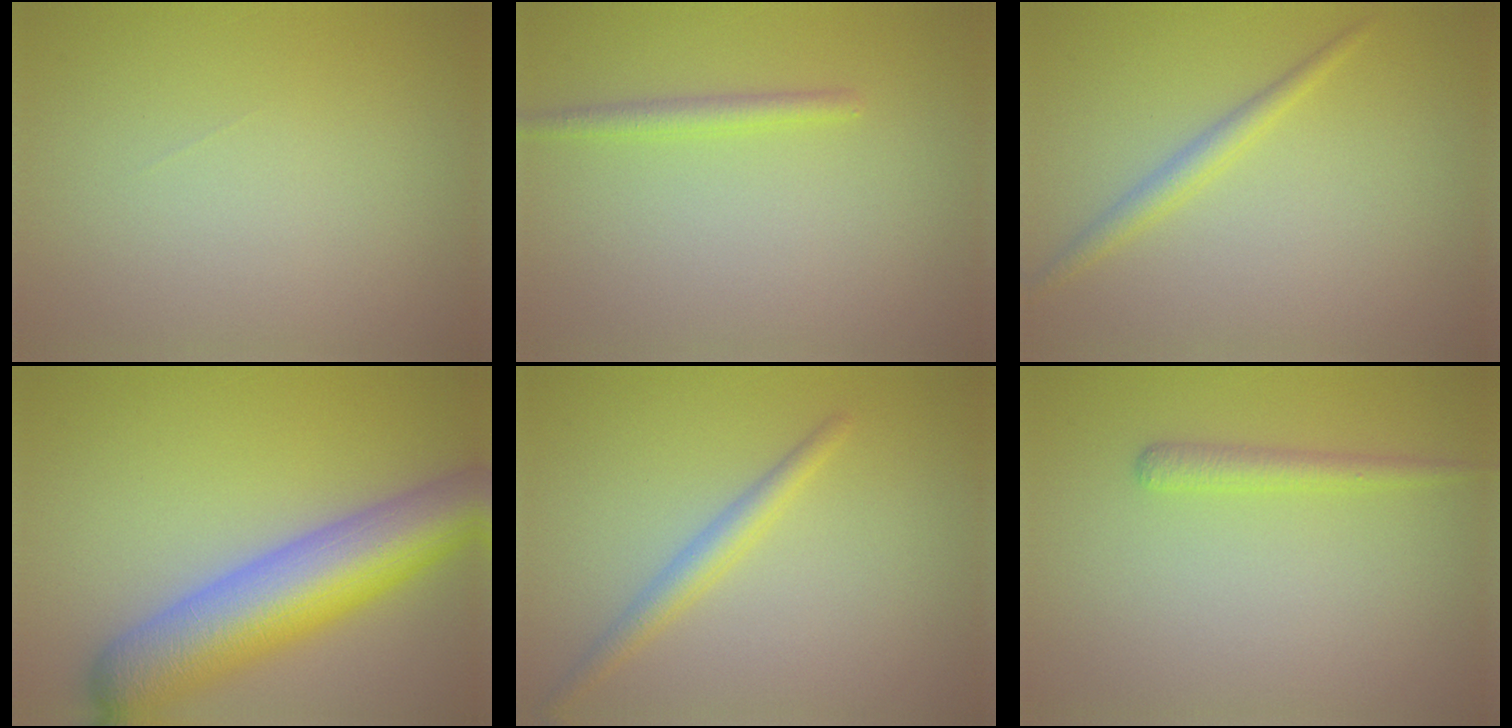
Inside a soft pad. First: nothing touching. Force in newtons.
{"total": 1.6, "press": 1.6, "slide": 0.0}
{"total": 1.8, "press": 1.8, "slide": 0.1}
{"total": 10.4, "press": 10.4, "slide": 0.4}
{"total": 2.2, "press": 2.2, "slide": 0.1}
{"total": 1.7, "press": 1.7, "slide": 0.1}